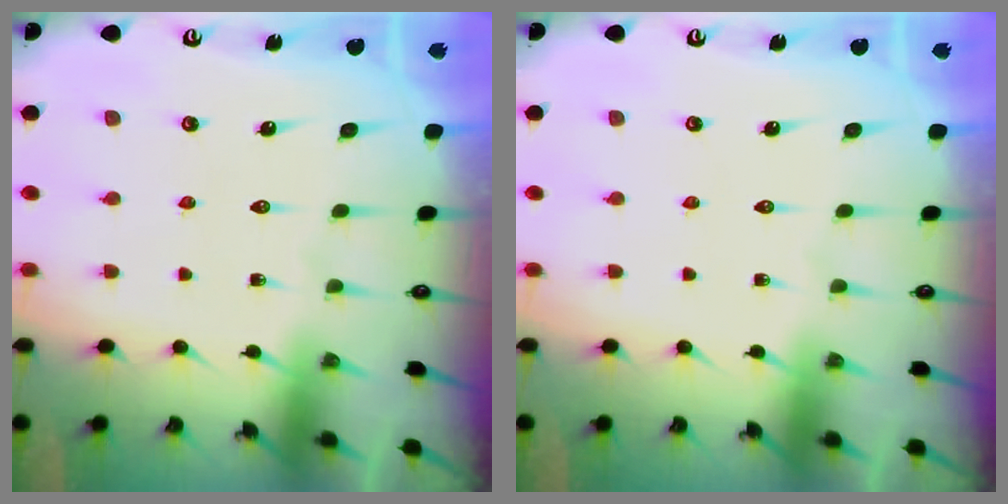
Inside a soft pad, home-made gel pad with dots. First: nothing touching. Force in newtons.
{"total": 0.0}